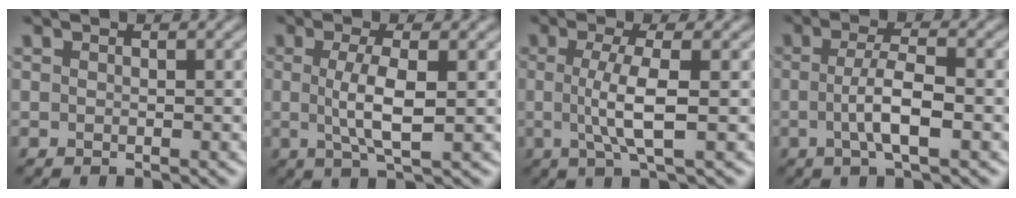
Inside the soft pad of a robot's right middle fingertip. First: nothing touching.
{"total": 3.9, "force": [-0.2, 0.9, 3.7], "torque": [-0.075, 0.000, 0.000]}
{"total": 4.3, "force": [-0.4, 1.0, 4.2], "torque": [-0.080, -0.002, -0.008]}
{"total": 4.0, "force": [-0.8, 1.0, 3.8], "torque": [-0.071, -0.001, -0.013]}